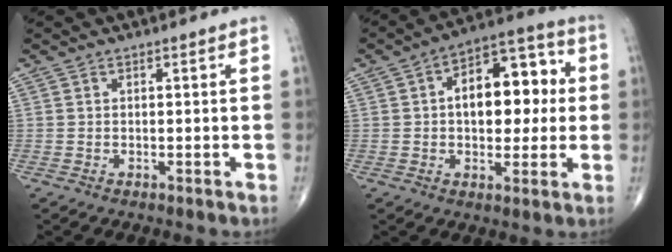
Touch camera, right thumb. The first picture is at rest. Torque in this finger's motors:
{"motor_torque": [0.32, 0.37, 0.39, 0.09, 0.12]}